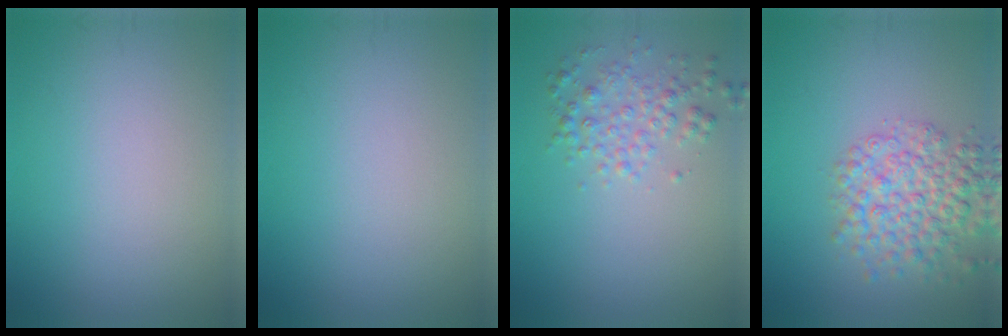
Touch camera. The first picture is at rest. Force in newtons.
{"total": 0.0}
{"total": 2.5, "press": 2.5, "slide": 0.1}
{"total": 5.3, "press": 5.3, "slide": 0.2}